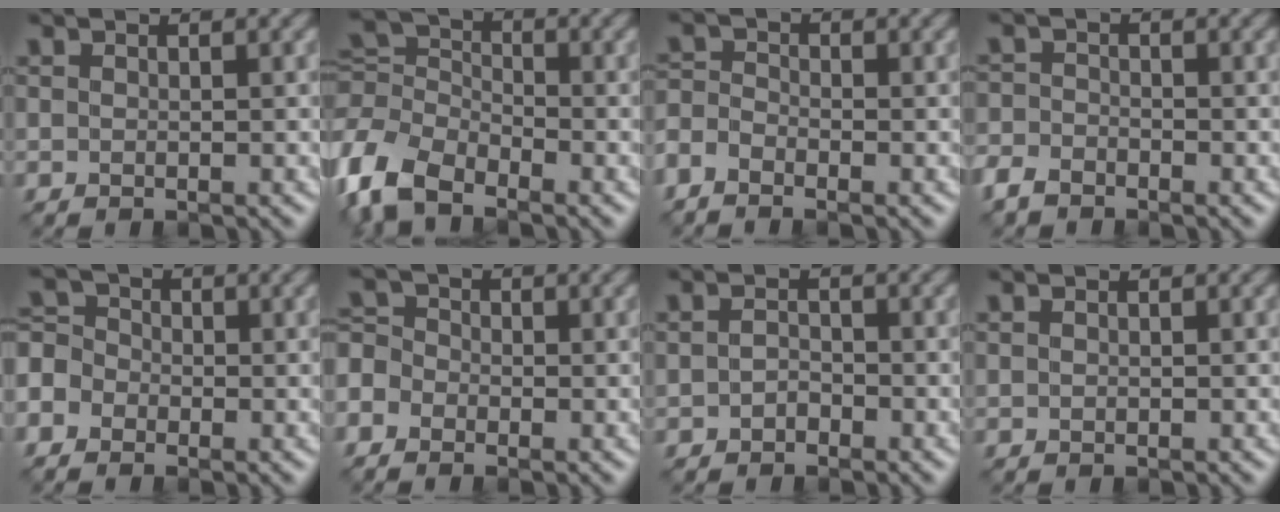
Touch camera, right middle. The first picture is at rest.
{"total": 6.4, "force": [-3.8, 3.8, 3.5], "torque": [-0.082, 0.007, -0.092]}
{"total": 2.5, "force": [-1.8, 1.2, 1.2], "torque": [-0.031, 0.005, -0.051]}
{"total": 2.5, "force": [-2.0, 1.4, 0.8], "torque": [-0.020, 0.003, -0.051]}
{"total": 4.8, "force": [-2.3, 3.8, 1.8], "torque": [-0.035, 0.009, -0.051]}
{"total": 3.7, "force": [-1.9, 2.8, 1.5], "torque": [-0.030, 0.011, -0.044]}
{"total": 1.0, "force": [-0.5, 0.6, 0.6], "torque": [-0.015, 0.006, -0.011]}
{"total": 0.0}